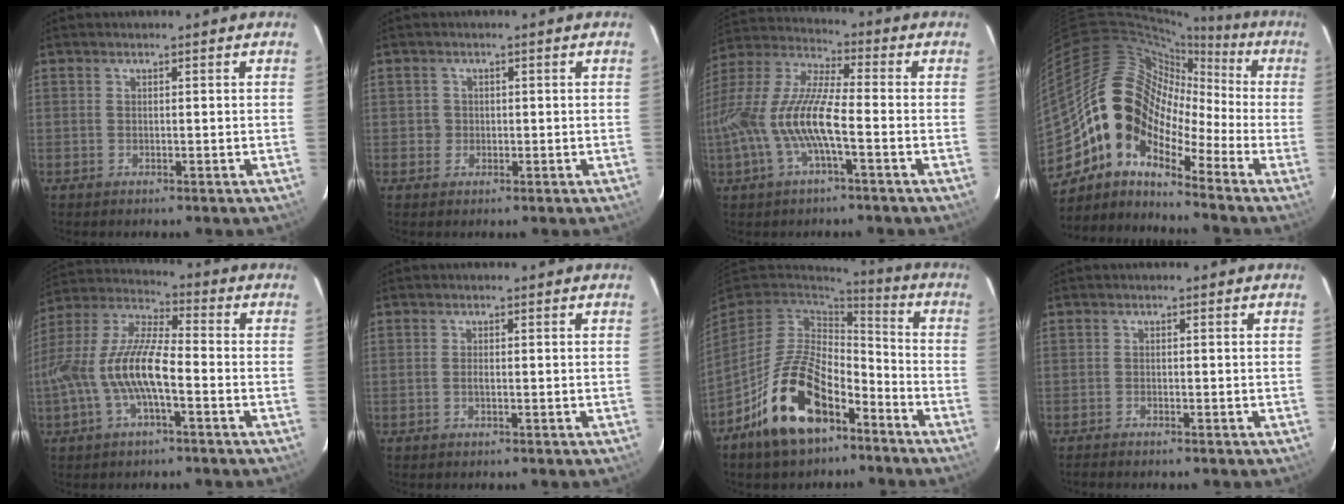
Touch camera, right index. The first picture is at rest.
{"total": 1.7, "force": [-0.2, 1.7, 0.0], "torque": [0.001, 0.004, -0.002]}
{"total": 15.7, "force": [-4.2, 3.8, 14.7], "torque": [-0.302, -0.003, -0.085]}
{"total": 13.8, "force": [-6.5, 9.5, 7.7], "torque": [-0.128, 0.020, -0.147]}
{"total": 14.5, "force": [-4.0, 4.3, 13.2], "torque": [-0.270, 0.000, -0.077]}
{"total": 0.8, "force": [-0.2, 0.2, 0.7], "torque": [-0.016, 0.000, -0.005]}
{"total": 17.3, "force": [-9.7, 8.8, 11.2], "torque": [-0.218, 0.008, -0.163]}
{"total": 1.4, "force": [-1.3, 0.1, 0.5], "torque": [-0.022, -0.003, -0.024]}